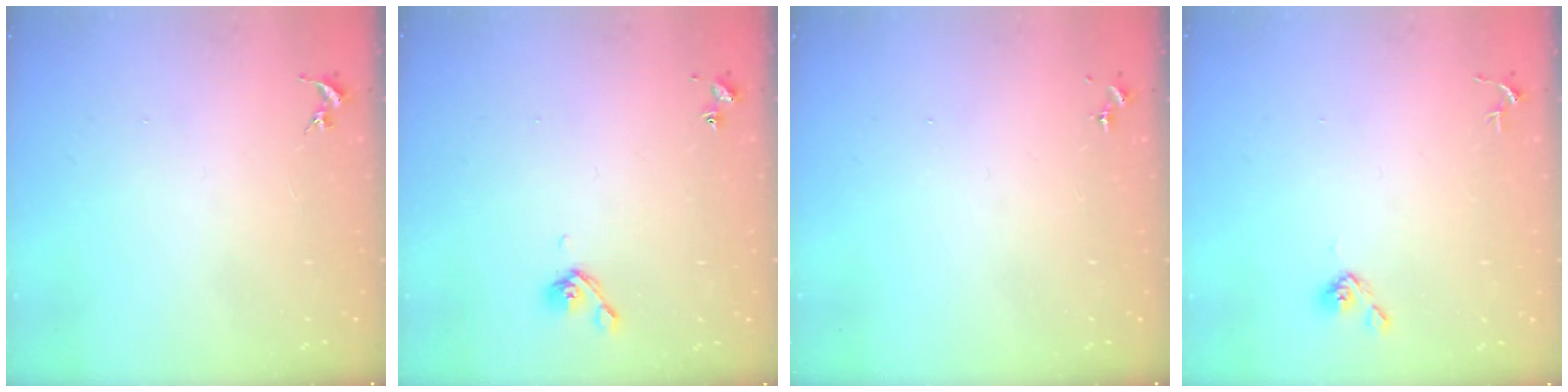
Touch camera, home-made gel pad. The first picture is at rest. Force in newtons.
{"total": 5.7, "press": 5.7, "slide": 0.9}
{"total": 0.0}
{"total": 4.4, "press": 4.3, "slide": 0.6}